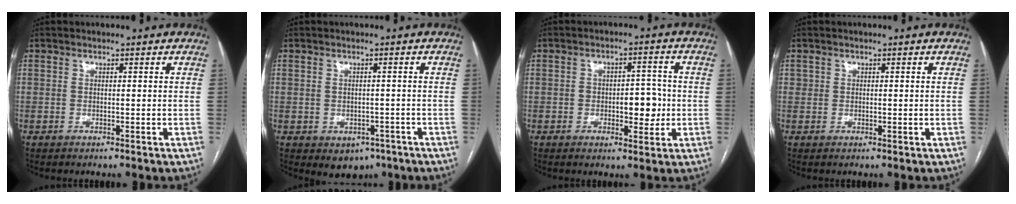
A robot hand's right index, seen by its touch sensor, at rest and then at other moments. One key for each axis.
{"total": 4.1, "fx": -2.0, "fy": 3.1, "fz": 1.7, "tx": -0.011, "ty": 0.002, "tz": -0.013}
{"total": 6.1, "fx": -0.8, "fy": 2.9, "fz": 5.3, "tx": -0.068, "ty": 0.008, "tz": -0.007}
{"total": 0.9, "fx": 0.2, "fy": 0.7, "fz": 0.5, "tx": -0.010, "ty": 0.004, "tz": 0.006}